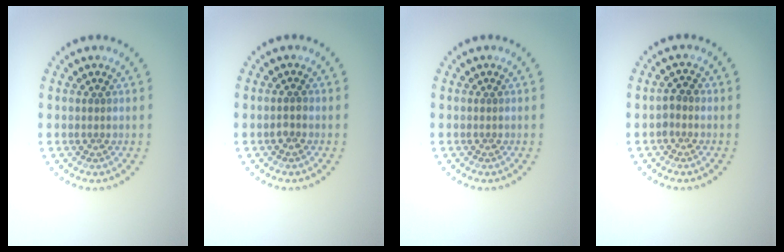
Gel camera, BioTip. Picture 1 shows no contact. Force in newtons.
{"total": 0.9, "press": 0.9, "slide": 0.2}
{"total": 0.0}
{"total": 1.1, "press": 1.1, "slide": 0.4}